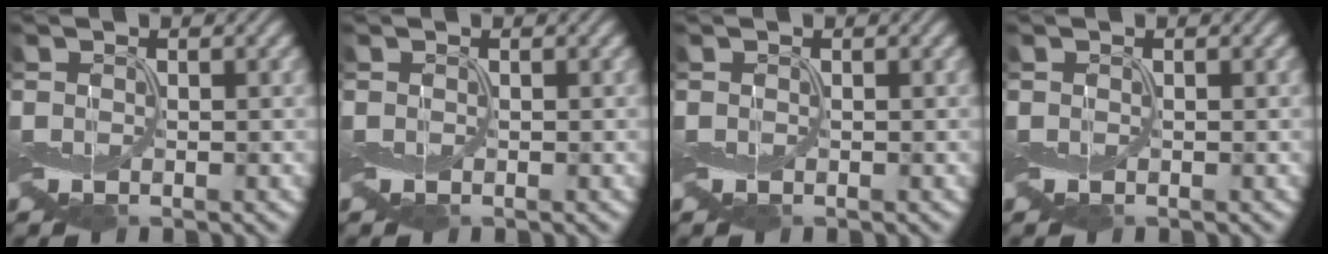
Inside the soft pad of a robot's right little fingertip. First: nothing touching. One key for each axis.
{"total": 0.0}
{"total": 0.0}
{"total": 0.0}